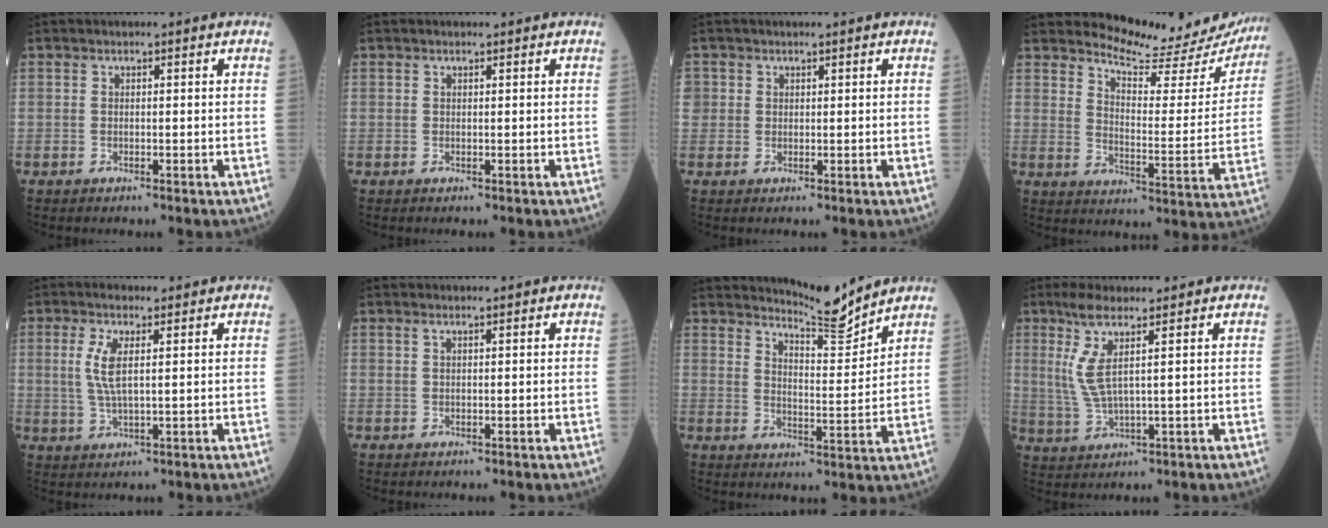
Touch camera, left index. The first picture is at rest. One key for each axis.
{"total": 0.0}
{"total": 1.7, "fx": 0.6, "fy": 1.5, "fz": 0.2, "tx": 0.011, "ty": 0.004, "tz": 0.009}
{"total": 16.9, "fx": 16.4, "fy": 2.4, "fz": 3.3, "tx": -0.035, "ty": -0.083, "tz": 0.192}
{"total": 4.9, "fx": 1.2, "fy": 0.9, "fz": 4.6, "tx": -0.109, "ty": 0.000, "tz": 0.026}
{"total": 0.7, "fx": 0.5, "fy": -0.1, "fz": 0.5, "tx": -0.015, "ty": 0.004, "tz": 0.013}
{"total": 7.1, "fx": 7.0, "fy": -0.6, "fz": 0.8, "tx": -0.027, "ty": -0.029, "tz": 0.113}
{"total": 6.0, "fx": 2.4, "fy": 0.0, "fz": 5.4, "tx": -0.127, "ty": -0.004, "tz": 0.055}